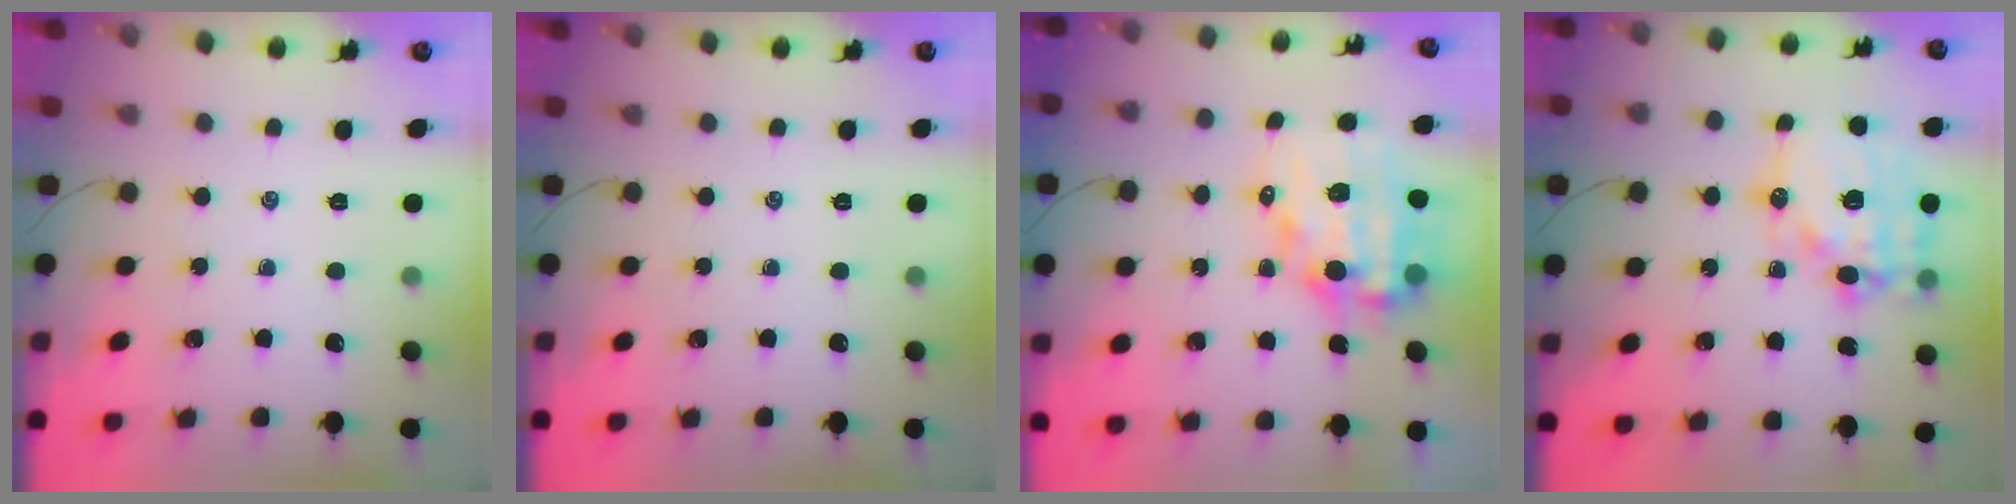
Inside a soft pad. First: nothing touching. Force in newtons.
{"total": 0.0}
{"total": 14.8, "press": 14.4, "slide": 3.5}
{"total": 18.3, "press": 17.8, "slide": 4.3}